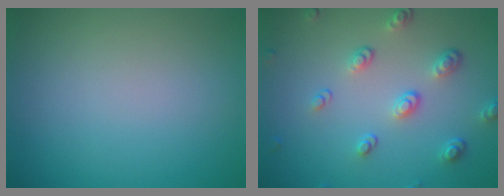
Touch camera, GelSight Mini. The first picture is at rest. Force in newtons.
{"total": 3.5, "press": 2.7, "slide": 2.3}